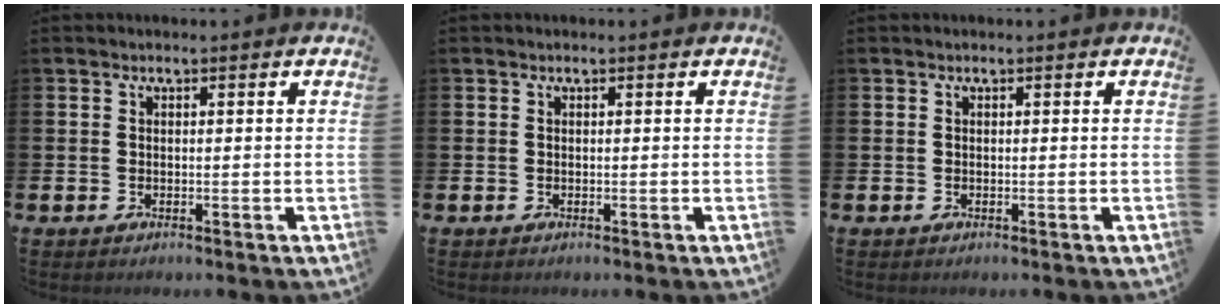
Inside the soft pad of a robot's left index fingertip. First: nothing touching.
{"total": 0.0}
{"total": 0.0}